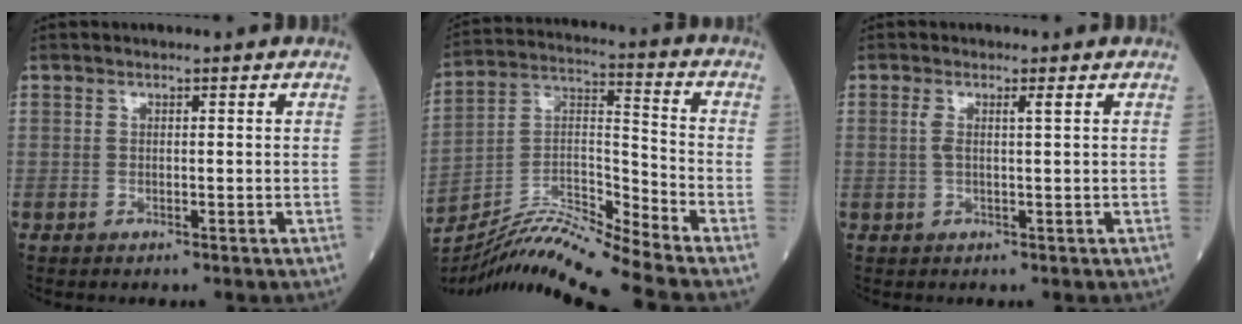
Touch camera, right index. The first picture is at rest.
{"total": 14.2, "force": [-13.1, -2.3, 5.1], "torque": [-0.094, 0.021, -0.238]}
{"total": 2.0, "force": [0.6, 0.0, 1.9], "torque": [-0.048, 0.013, 0.013]}